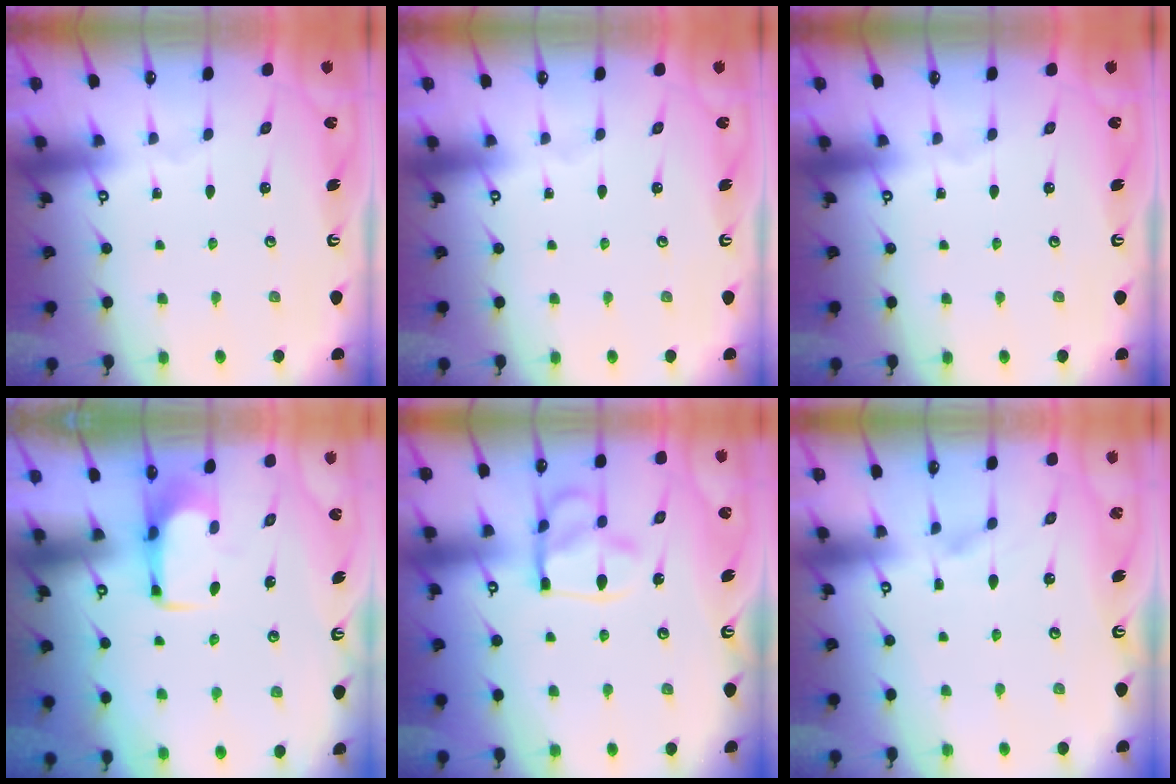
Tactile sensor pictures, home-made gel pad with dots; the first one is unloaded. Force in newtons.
{"total": 0.0}
{"total": 0.0}
{"total": 2.1, "press": 2.1, "slide": 0.4}
{"total": 14.7, "press": 14.6, "slide": 1.5}
{"total": 1.8, "press": 1.6, "slide": 0.9}